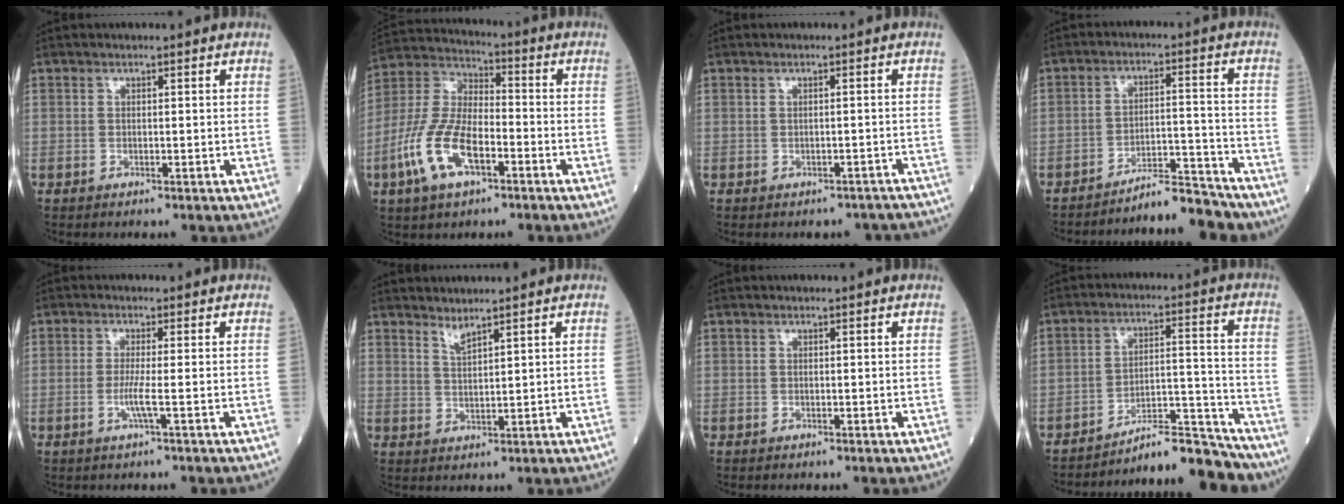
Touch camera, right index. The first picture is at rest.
{"total": 12.6, "force": [-5.2, 5.3, 10.2], "torque": [-0.234, 0.005, -0.103]}
{"total": 5.3, "force": [-4.7, 2.2, 1.0], "torque": [-0.007, 0.012, -0.042]}
{"total": 7.5, "force": [-7.3, 0.8, 1.4], "torque": [-0.013, 0.024, -0.119]}
{"total": 2.6, "force": [-0.7, -0.6, 2.5], "torque": [-0.055, -0.005, -0.017]}
{"total": 2.1, "force": [2.0, -0.2, 0.8], "torque": [-0.017, -0.012, 0.041]}
{"total": 0.0}
{"total": 11.2, "force": [-11.0, 0.6, 2.1], "torque": [-0.017, 0.041, -0.176]}